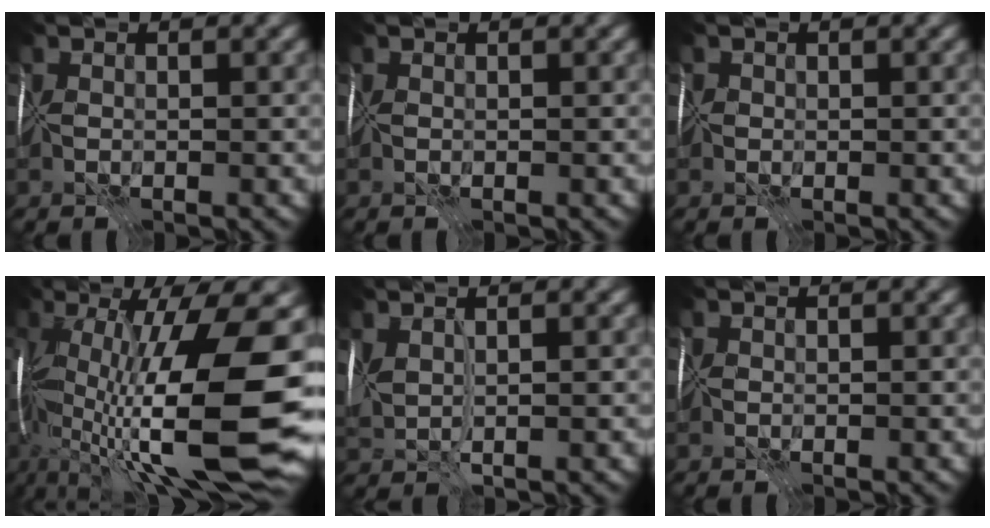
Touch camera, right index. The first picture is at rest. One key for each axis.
{"total": 0.0}
{"total": 0.6, "fx": 0.0, "fy": 0.6, "fz": -0.1, "tx": 0.008, "ty": 0.002, "tz": -0.006}
{"total": 17.1, "fx": -2.5, "fy": 5.2, "fz": 16.1, "tx": -0.286, "ty": 0.012, "tz": -0.050}
{"total": 2.9, "fx": 0.9, "fy": 1.4, "fz": 2.4, "tx": -0.058, "ty": 0.001, "tz": 0.022}
{"total": 0.0}